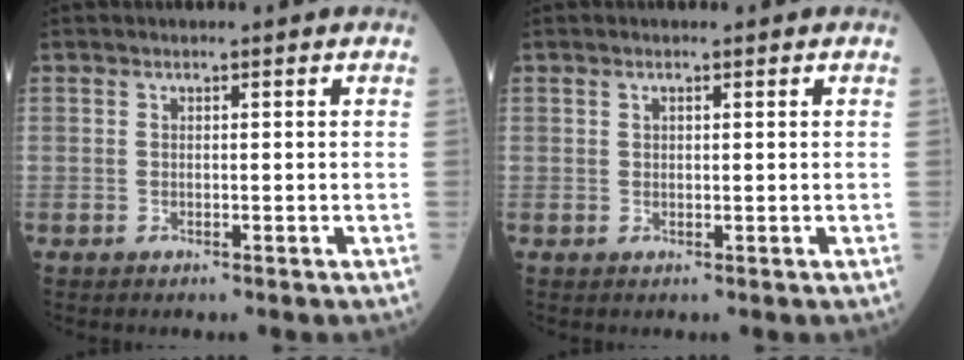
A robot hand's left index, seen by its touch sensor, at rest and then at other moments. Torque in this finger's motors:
{"motor_torque": [-0.09, 0.02, -0.06, -0.01]}